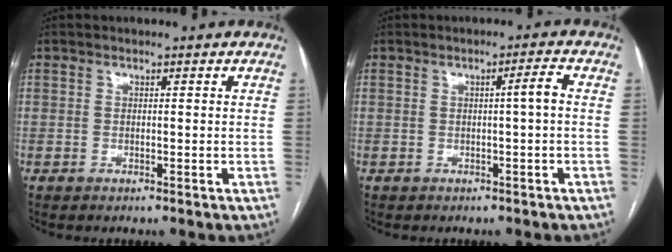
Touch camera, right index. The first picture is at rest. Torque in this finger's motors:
{"motor_torque": [0.32, 0.03, 0.10, 0.03]}